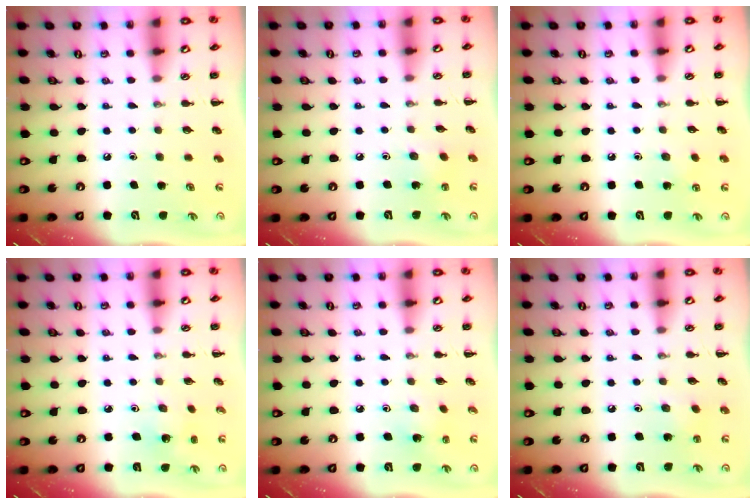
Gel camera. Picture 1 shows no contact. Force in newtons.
{"total": 2.3, "press": 2.1, "slide": 0.9}
{"total": 5.3, "press": 5.1, "slide": 1.4}
{"total": 1.9, "press": 1.8, "slide": 0.6}
{"total": 3.0, "press": 2.8, "slide": 0.9}
{"total": 2.0, "press": 1.9, "slide": 0.7}